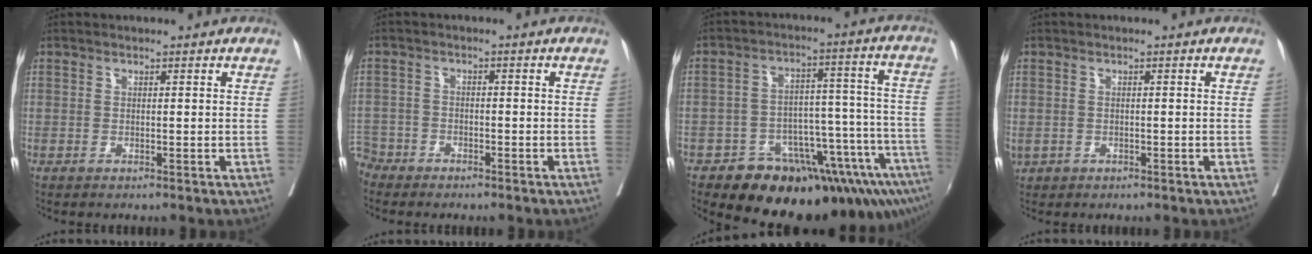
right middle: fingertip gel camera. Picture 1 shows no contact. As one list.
[{"total": 4.6, "force": [-3.8, 2.5, -0.6], "torque": [0.010, 0.002, -0.080]}, {"total": 19.2, "force": [-14.1, 5.1, 12.0], "torque": [-0.073, 0.051, -0.194]}, {"total": 2.4, "force": [-0.9, 1.9, 1.1], "torque": [-0.031, 0.001, -0.008]}]